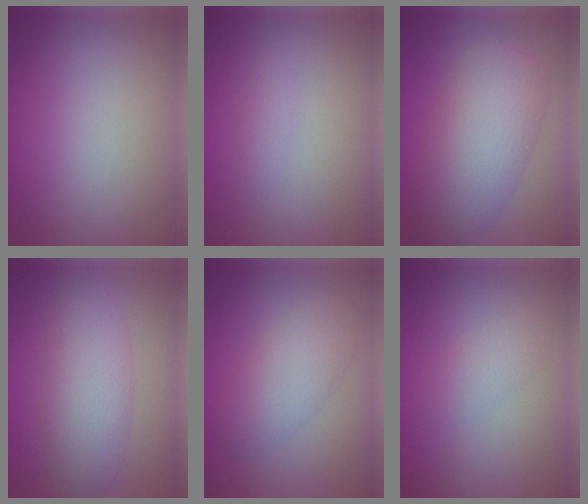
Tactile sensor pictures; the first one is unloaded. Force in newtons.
{"total": 0.9, "press": 0.9, "slide": 0.1}
{"total": 8.2, "press": 8.2, "slide": 0.1}
{"total": 5.4, "press": 5.4, "slide": 0.0}
{"total": 4.1, "press": 4.0, "slide": 0.4}
{"total": 1.8, "press": 1.8, "slide": 0.0}